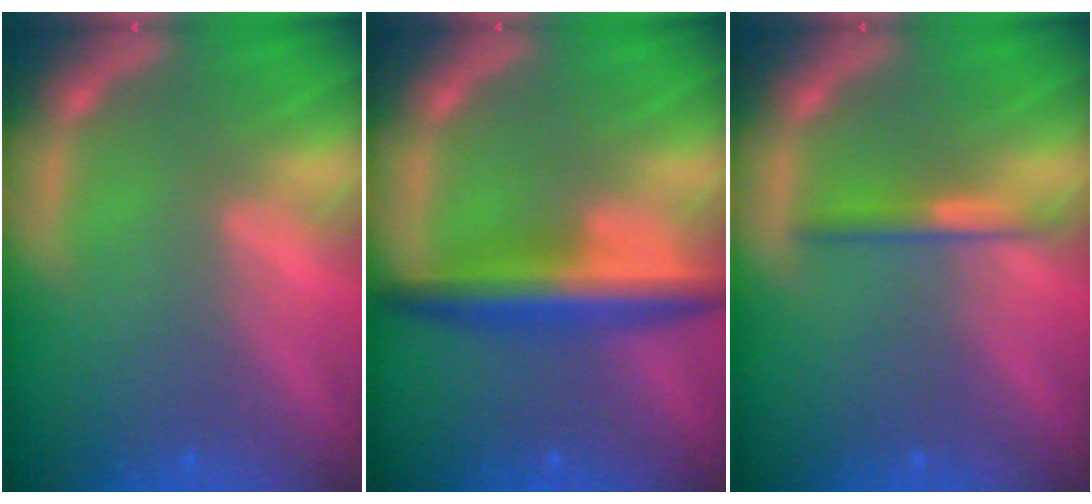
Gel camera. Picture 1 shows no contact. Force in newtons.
{"total": 5.5}
{"total": 2.0}